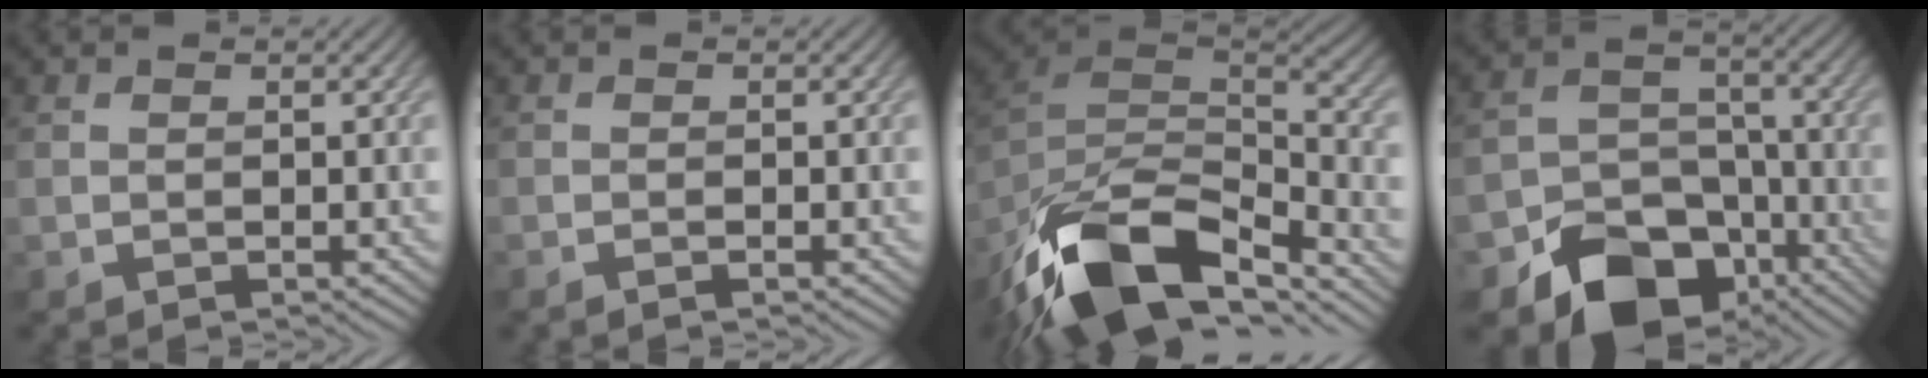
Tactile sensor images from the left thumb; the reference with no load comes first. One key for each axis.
{"total": 0.8, "fx": -0.5, "fy": 0.0, "fz": 0.6, "tx": -0.012, "ty": 0.000, "tz": -0.009}
{"total": 17.3, "fx": -11.3, "fy": 6.8, "fz": 11.1, "tx": -0.272, "ty": -0.033, "tz": -0.184}
{"total": 13.5, "fx": -8.5, "fy": 8.8, "fz": 5.6, "tx": -0.110, "ty": -0.031, "tz": -0.130}